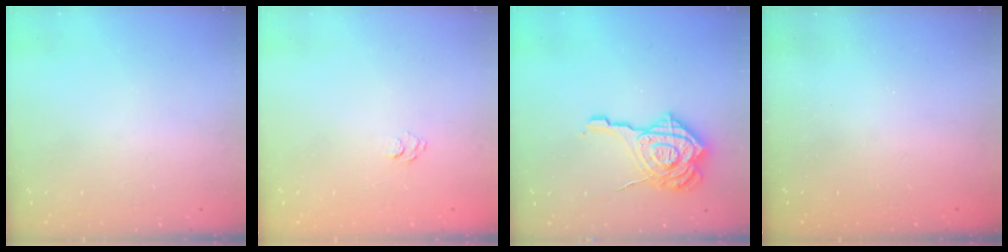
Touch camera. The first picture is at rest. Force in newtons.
{"total": 5.8, "press": 5.7, "slide": 1.1}
{"total": 18.9, "press": 18.8, "slide": 1.9}
{"total": 2.4, "press": 2.3, "slide": 0.8}